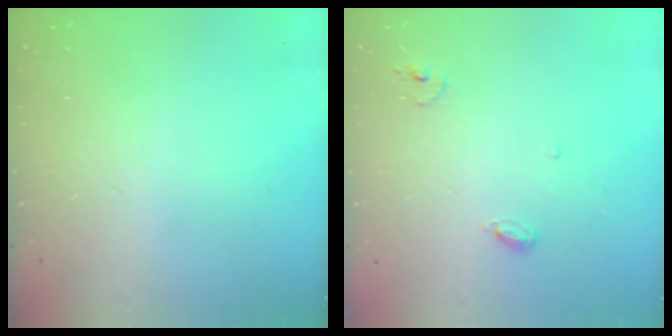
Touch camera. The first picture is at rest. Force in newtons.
{"total": 4.7, "press": 4.7, "slide": 0.5}